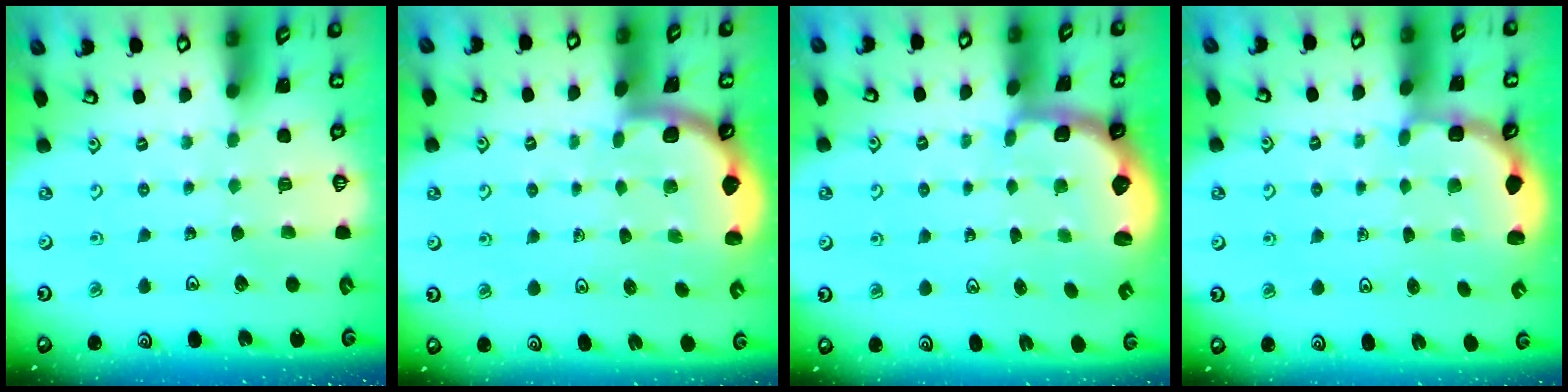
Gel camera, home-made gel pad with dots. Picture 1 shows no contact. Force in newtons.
{"total": 1.3, "press": 1.3, "slide": 0.1}
{"total": 2.7, "press": 2.1, "slide": 1.7}
{"total": 3.0, "press": 2.3, "slide": 1.8}